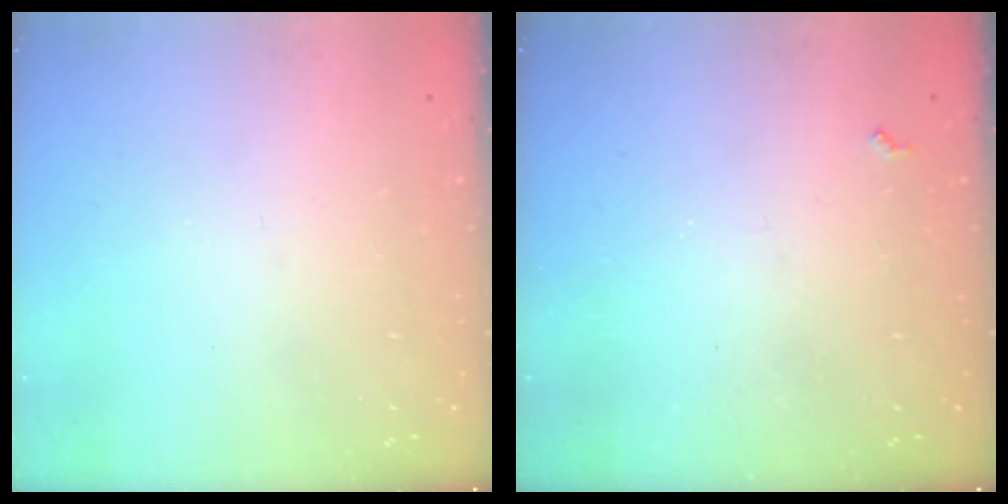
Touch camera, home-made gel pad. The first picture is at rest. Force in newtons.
{"total": 3.9, "press": 3.8, "slide": 0.6}